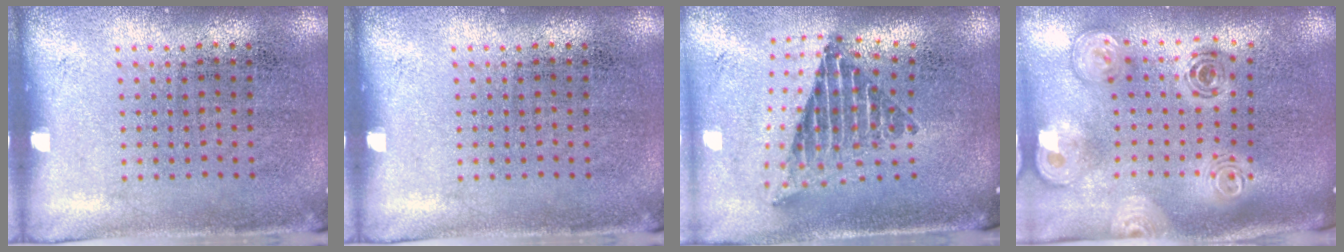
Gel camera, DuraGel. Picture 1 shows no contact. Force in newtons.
{"total": 0.0}
{"total": 2.4, "press": 1.7, "slide": 1.7}
{"total": 2.0, "press": 1.7, "slide": 1.1}